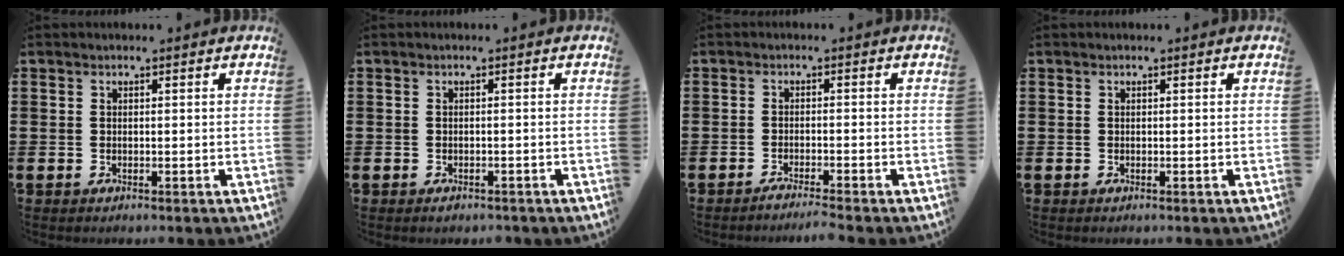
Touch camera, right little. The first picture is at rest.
{"total": 0.6, "force": [-0.5, 0.3, 0.2], "torque": [0.003, -0.005, -0.012]}
{"total": 1.6, "force": [-1.4, -0.2, 0.7], "torque": [-0.010, 0.000, -0.027]}
{"total": 0.0}